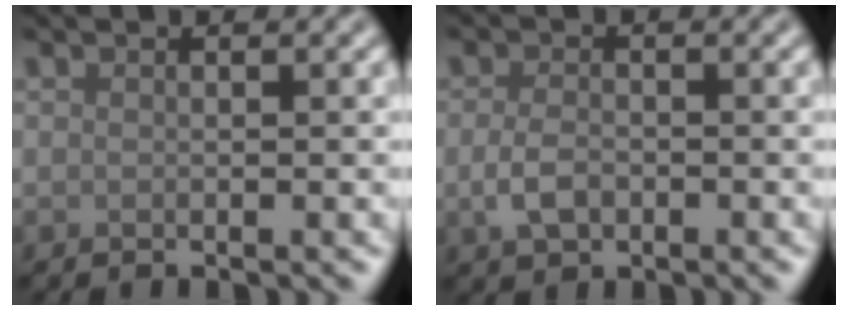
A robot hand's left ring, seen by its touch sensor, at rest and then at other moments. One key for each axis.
{"total": 2.4, "fx": -0.6, "fy": 1.7, "fz": 1.6, "tx": -0.035, "ty": -0.004, "tz": -0.015}